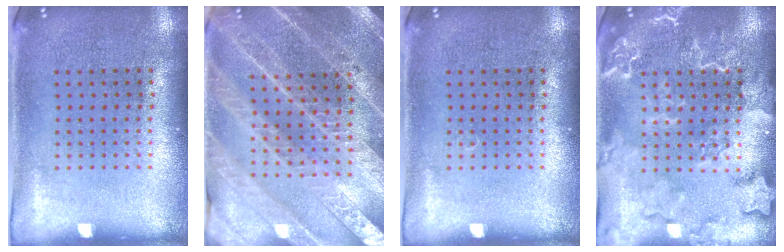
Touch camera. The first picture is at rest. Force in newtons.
{"total": 3.9, "press": 3.6, "slide": 1.5}
{"total": 0.0}
{"total": 4.2, "press": 4.2, "slide": 0.6}